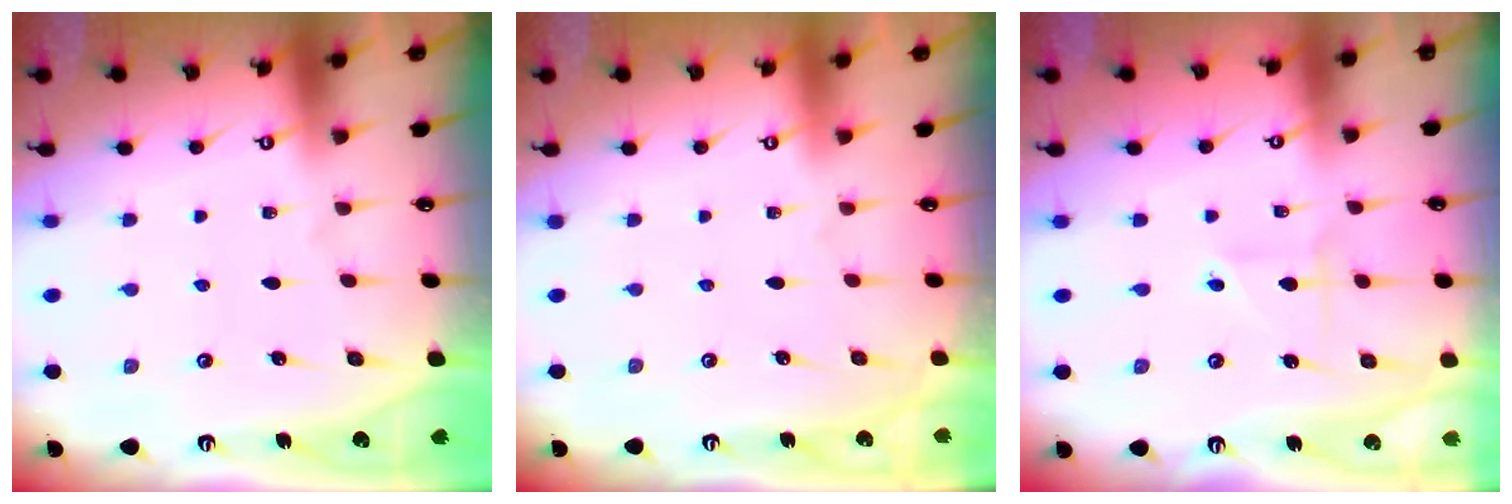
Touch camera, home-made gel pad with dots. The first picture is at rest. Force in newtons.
{"total": 0.0}
{"total": 2.3, "press": 2.2, "slide": 0.9}